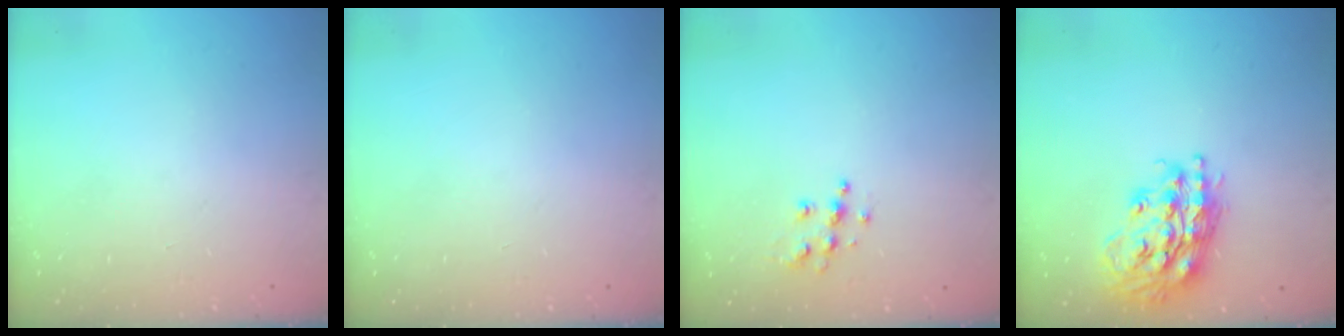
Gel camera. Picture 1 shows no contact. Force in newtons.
{"total": 0.0}
{"total": 6.3, "press": 6.3, "slide": 0.3}
{"total": 18.8, "press": 18.8, "slide": 1.5}